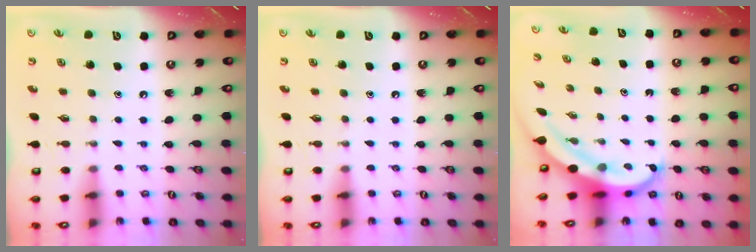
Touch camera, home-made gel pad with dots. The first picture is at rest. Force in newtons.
{"total": 0.0}
{"total": 5.7, "press": 5.5, "slide": 1.6}